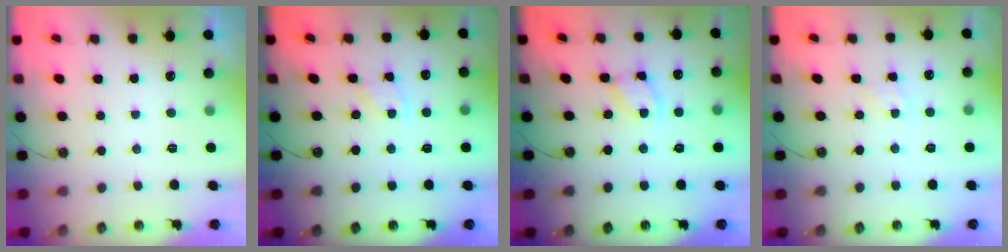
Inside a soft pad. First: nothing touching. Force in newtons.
{"total": 3.7, "press": 3.7, "slide": 0.3}
{"total": 5.7, "press": 5.7, "slide": 0.3}
{"total": 1.3, "press": 1.3, "slide": 0.3}